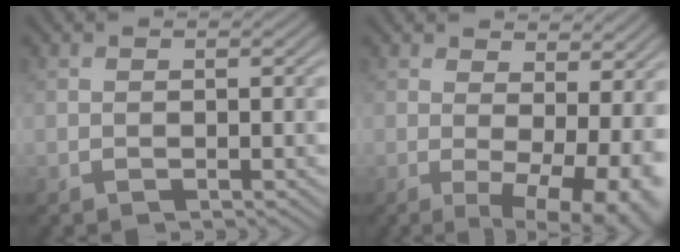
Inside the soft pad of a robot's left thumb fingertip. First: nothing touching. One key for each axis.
{"total": 10.8, "fx": 0.5, "fy": 4.6, "fz": 9.8, "tx": -0.119, "ty": -0.006, "tz": 0.029}